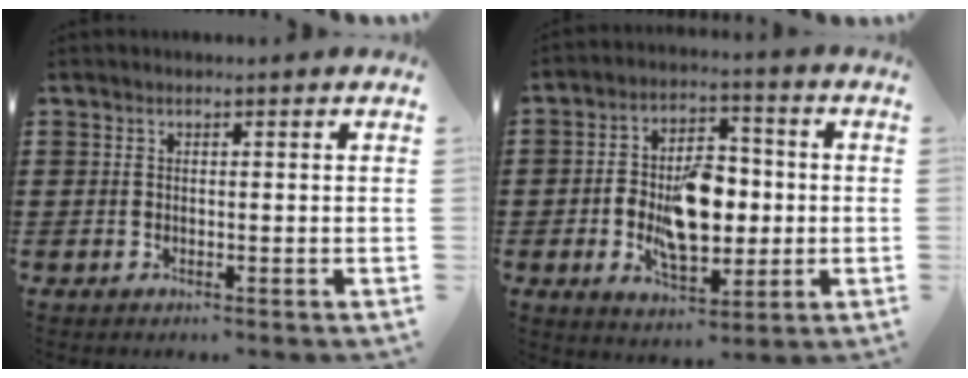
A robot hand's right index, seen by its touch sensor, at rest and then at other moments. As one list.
[{"total": 10.0, "force": [-0.8, 5.9, 8.1], "torque": [-0.150, 0.009, -0.019]}]